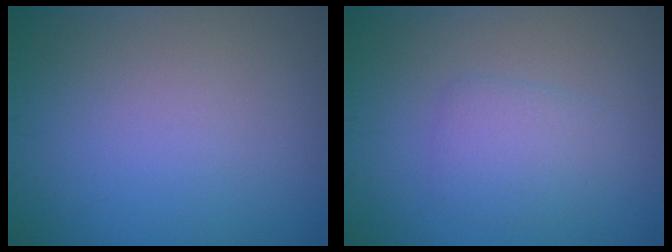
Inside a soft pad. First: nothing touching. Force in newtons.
{"total": 2.3, "press": 2.3, "slide": 0.0}